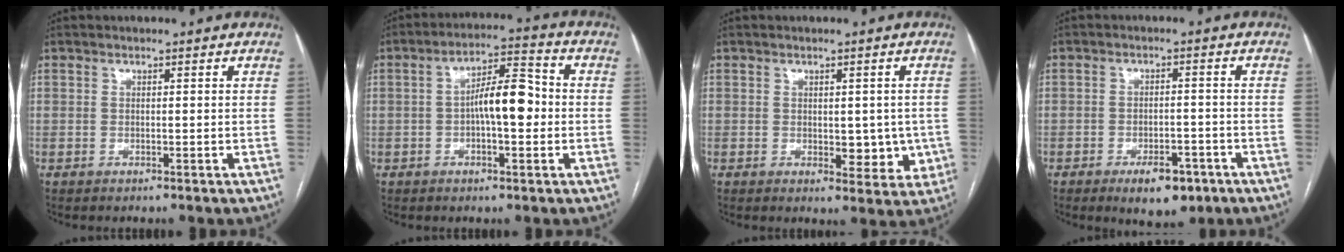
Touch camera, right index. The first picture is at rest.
{"total": 8.4, "force": [-0.6, 2.5, 8.0], "torque": [-0.138, 0.025, -0.012]}
{"total": 5.9, "force": [-0.5, 3.3, 4.9], "torque": [-0.045, 0.001, 0.004]}
{"total": 6.7, "force": [-4.0, 3.0, 4.5], "torque": [-0.062, 0.000, -0.052]}